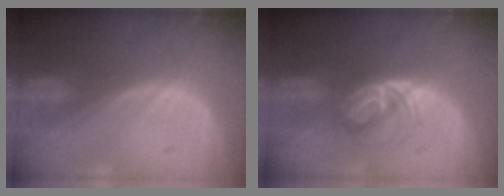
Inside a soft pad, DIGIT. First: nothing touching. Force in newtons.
{"total": 5.9, "press": 5.1, "slide": 3.0}